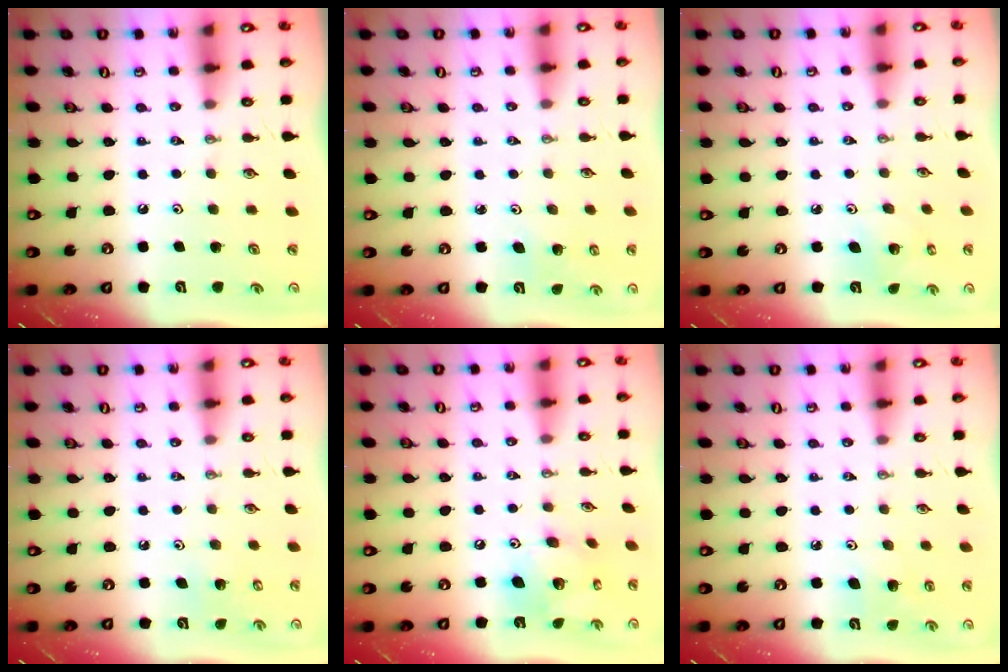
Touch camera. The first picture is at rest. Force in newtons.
{"total": 3.0, "press": 2.9, "slide": 0.9}
{"total": 2.9, "press": 2.9, "slide": 0.2}
{"total": 4.3, "press": 4.3, "slide": 0.3}
{"total": 13.7, "press": 13.7, "slide": 1.4}
{"total": 5.6, "press": 5.3, "slide": 2.0}